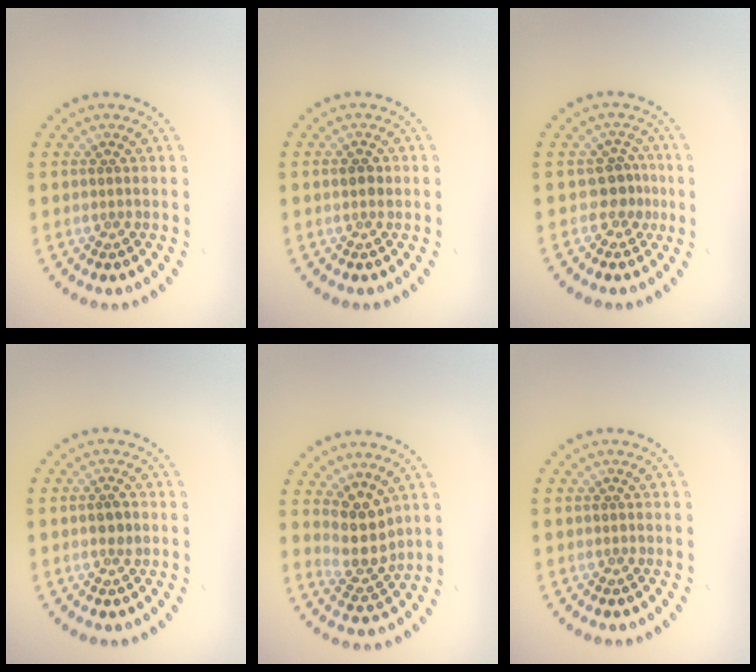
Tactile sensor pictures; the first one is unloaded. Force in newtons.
{"total": 1.1, "press": 1.0, "slide": 0.2}
{"total": 2.2, "press": 1.6, "slide": 1.6}
{"total": 1.5, "press": 1.5, "slide": 0.2}
{"total": 3.5, "press": 2.9, "slide": 1.9}
{"total": 0.0}